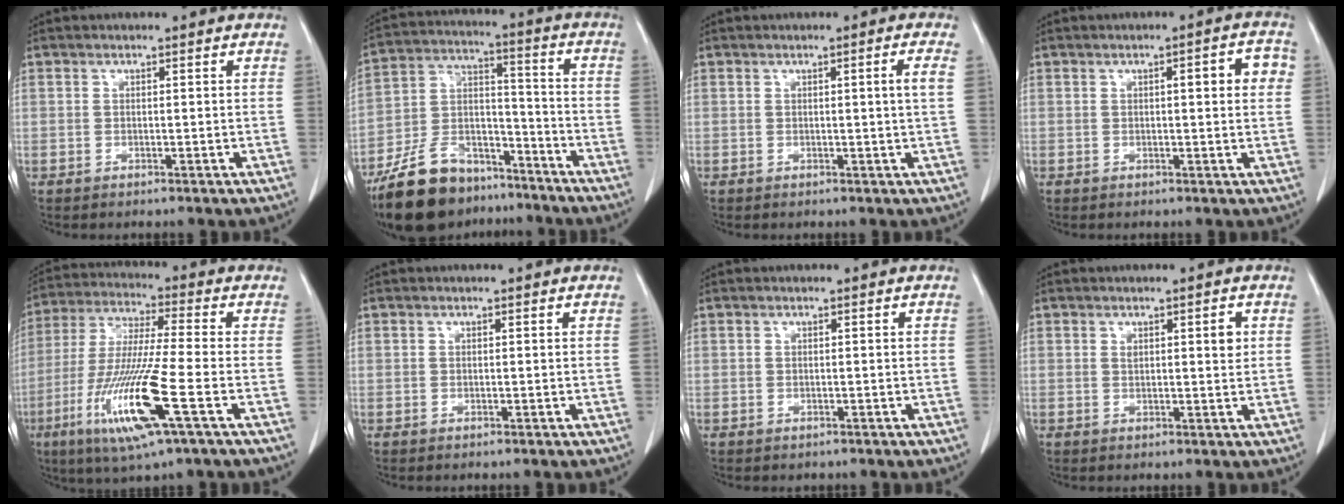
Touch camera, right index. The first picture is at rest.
{"total": 16.0, "force": [-12.3, 7.6, 6.8], "torque": [-0.134, 0.025, -0.215]}
{"total": 2.1, "force": [0.4, -0.6, 2.0], "torque": [-0.030, -0.001, 0.008]}
{"total": 4.5, "force": [1.0, 0.9, 4.3], "torque": [-0.057, 0.013, 0.009]}
{"total": 15.4, "force": [-5.8, 0.2, 14.3], "torque": [-0.298, -0.027, -0.112]}
{"total": 0.0}
{"total": 0.0}
{"total": 2.6, "force": [1.0, 0.7, 2.3], "torque": [-0.036, -0.002, 0.015]}